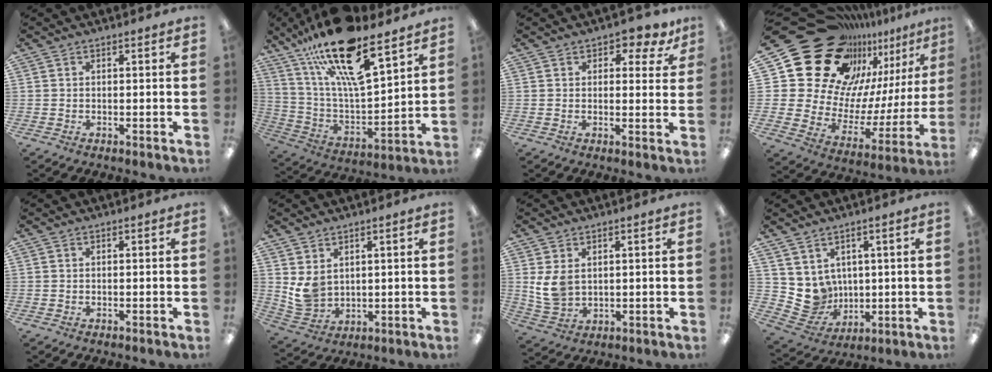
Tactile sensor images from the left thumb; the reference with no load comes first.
{"total": 21.6, "force": [15.1, 6.5, 14.0], "torque": [-0.255, -0.091, 0.254]}
{"total": 4.4, "force": [2.9, 2.6, 2.0], "torque": [-0.016, -0.012, 0.047]}
{"total": 24.3, "force": [17.6, 14.0, 9.3], "torque": [-0.152, -0.145, 0.346]}
{"total": 0.0}
{"total": 5.7, "force": [2.7, 4.2, 2.7], "torque": [-0.059, -0.009, 0.054]}
{"total": 6.5, "force": [1.7, 4.5, 4.4], "torque": [-0.106, 0.000, 0.033]}
{"total": 7.1, "force": [3.0, 6.3, 1.0], "torque": [-0.046, -0.031, 0.067]}